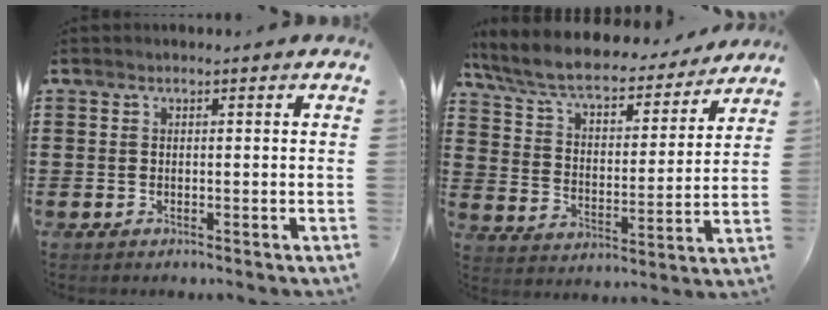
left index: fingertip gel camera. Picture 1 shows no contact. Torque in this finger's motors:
{"motor_torque": [2.14, 0.00, 0.60, 0.21]}